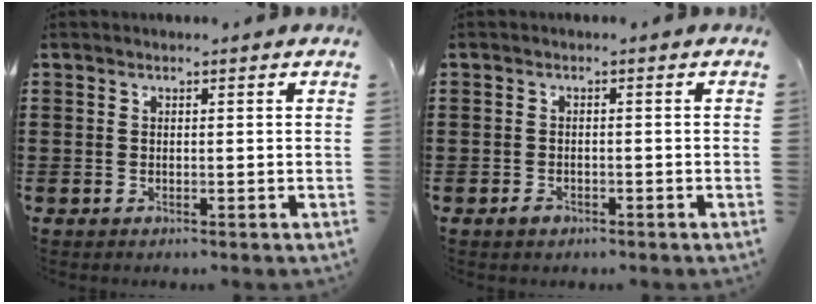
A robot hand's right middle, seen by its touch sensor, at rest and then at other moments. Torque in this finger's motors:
{"motor_torque": [0.05, 0.01, 0.16, 0.04]}